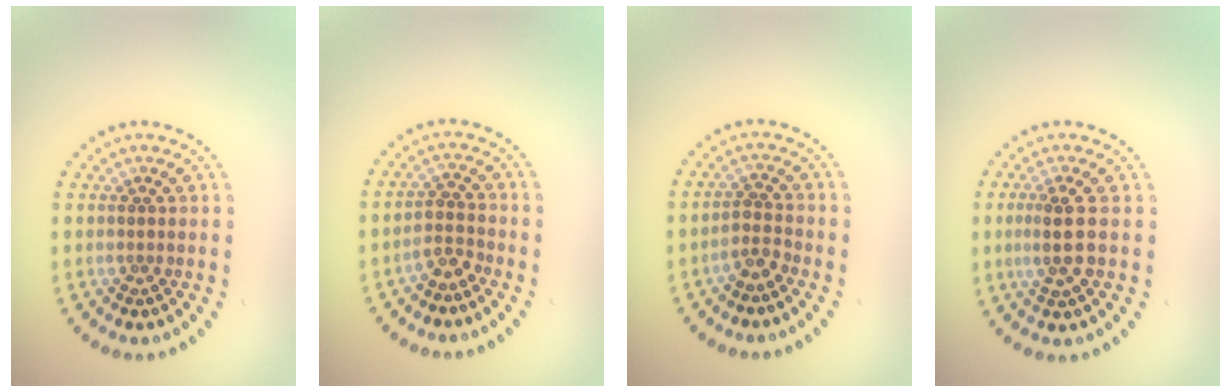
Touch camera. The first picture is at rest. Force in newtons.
{"total": 2.0, "press": 1.6, "slide": 1.2}
{"total": 1.8, "press": 1.4, "slide": 1.1}
{"total": 2.9, "press": 2.7, "slide": 1.1}